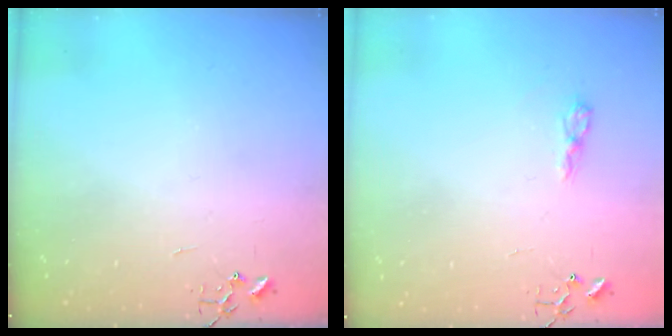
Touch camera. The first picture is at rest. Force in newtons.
{"total": 4.6, "press": 4.5, "slide": 0.6}